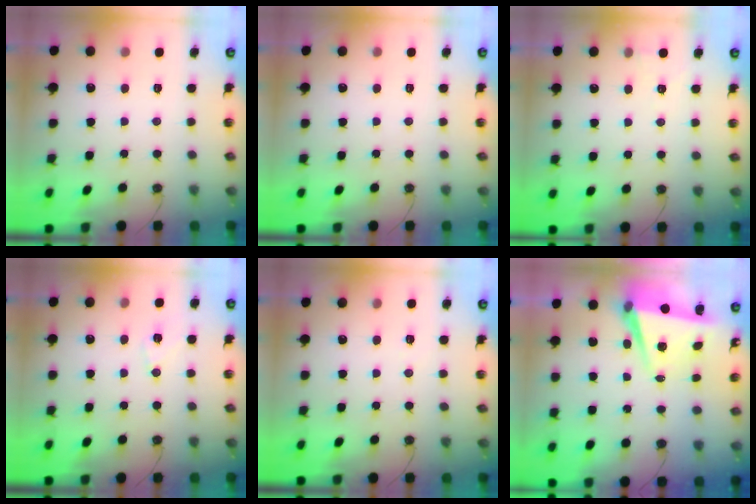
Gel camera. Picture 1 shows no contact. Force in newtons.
{"total": 0.0}
{"total": 4.5, "press": 1.8, "slide": 4.1}
{"total": 6.3, "press": 6.1, "slide": 1.6}
{"total": 2.5, "press": 2.2, "slide": 1.1}
{"total": 5.8, "press": 4.9, "slide": 3.1}